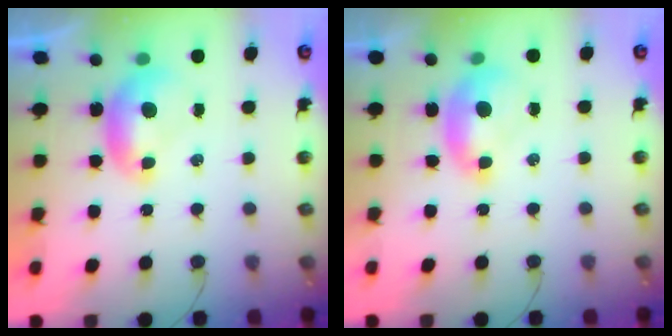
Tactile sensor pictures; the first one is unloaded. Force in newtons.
{"total": 1.8, "press": 1.7, "slide": 0.7}